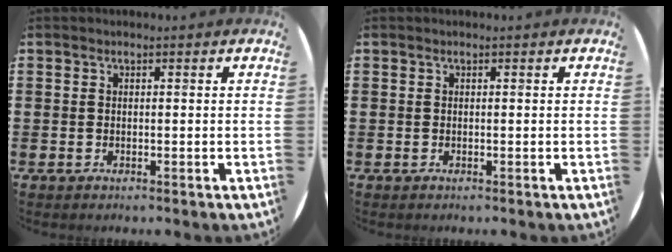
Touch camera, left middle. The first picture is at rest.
{"total": 0.0}